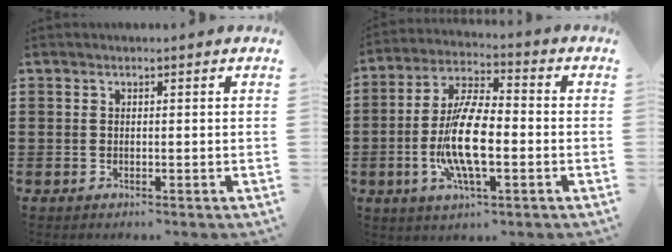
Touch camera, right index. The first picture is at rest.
{"total": 11.4, "force": [-2.2, 3.9, 10.5], "torque": [-0.230, -0.010, -0.047]}